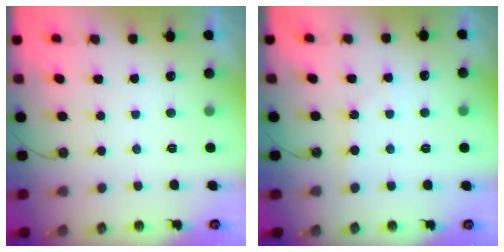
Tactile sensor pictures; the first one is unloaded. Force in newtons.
{"total": 3.0, "press": 2.9, "slide": 0.4}